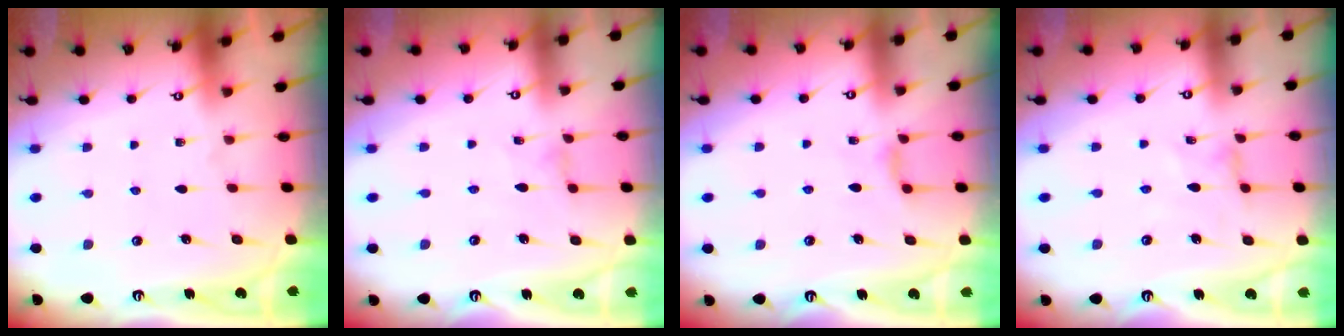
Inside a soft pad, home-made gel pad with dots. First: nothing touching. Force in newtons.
{"total": 0.0}
{"total": 4.4, "press": 4.4, "slide": 0.5}
{"total": 0.0}